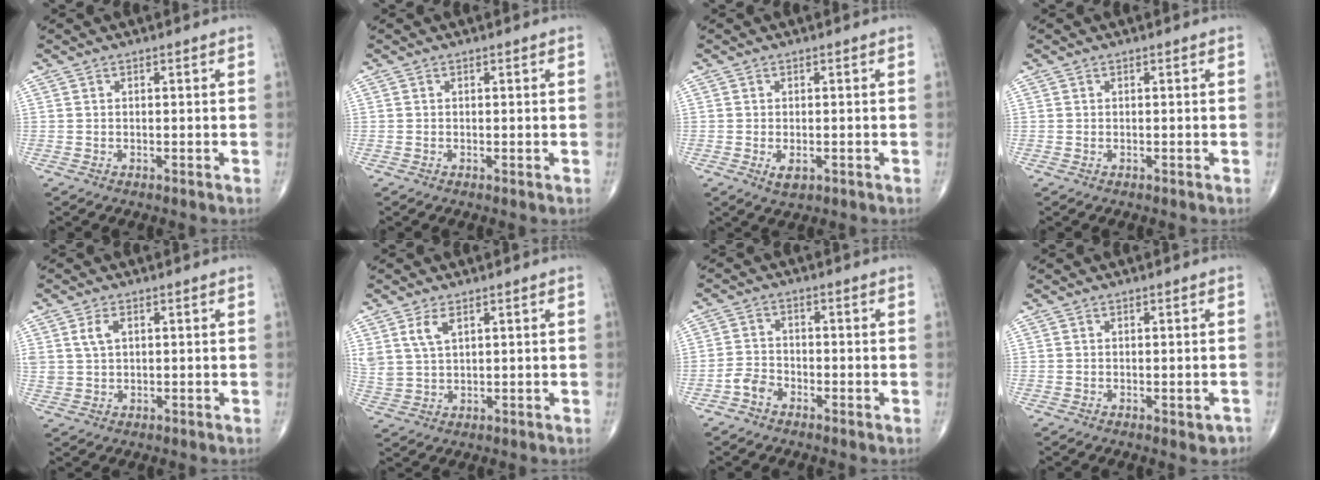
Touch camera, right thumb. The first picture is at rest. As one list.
[{"total": 0.0}, {"total": 2.4, "force": [-0.8, 1.3, 1.9], "torque": [-0.032, -0.004, -0.009]}, {"total": 0.0}, {"total": 3.7, "force": [1.3, 2.3, 2.6], "torque": [-0.051, 0.000, 0.032]}, {"total": 5.2, "force": [2.7, 2.6, 3.6], "torque": [-0.075, -0.008, 0.063]}, {"total": 3.3, "force": [-2.1, 2.2, 1.3], "torque": [-0.020, 0.012, -0.045]}, {"total": 2.2, "force": [-1.0, 1.1, 1.6], "torque": [-0.006, 0.001, -0.009]}]